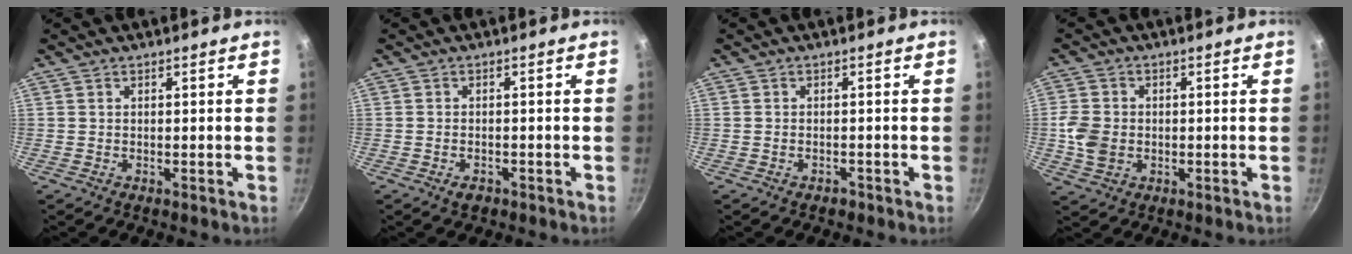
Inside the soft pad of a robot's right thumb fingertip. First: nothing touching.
{"total": 1.8, "force": [-1.2, 1.0, 1.0], "torque": [-0.017, 0.007, -0.016]}
{"total": 0.9, "force": [-0.7, 0.4, 0.3], "torque": [-0.006, 0.009, -0.009]}
{"total": 6.1, "force": [-0.6, 4.7, 3.8], "torque": [-0.072, 0.003, -0.012]}